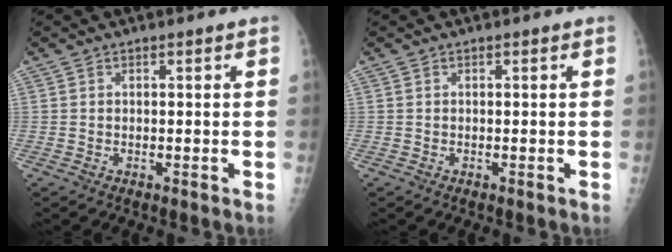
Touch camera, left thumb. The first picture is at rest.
{"total": 0.0}